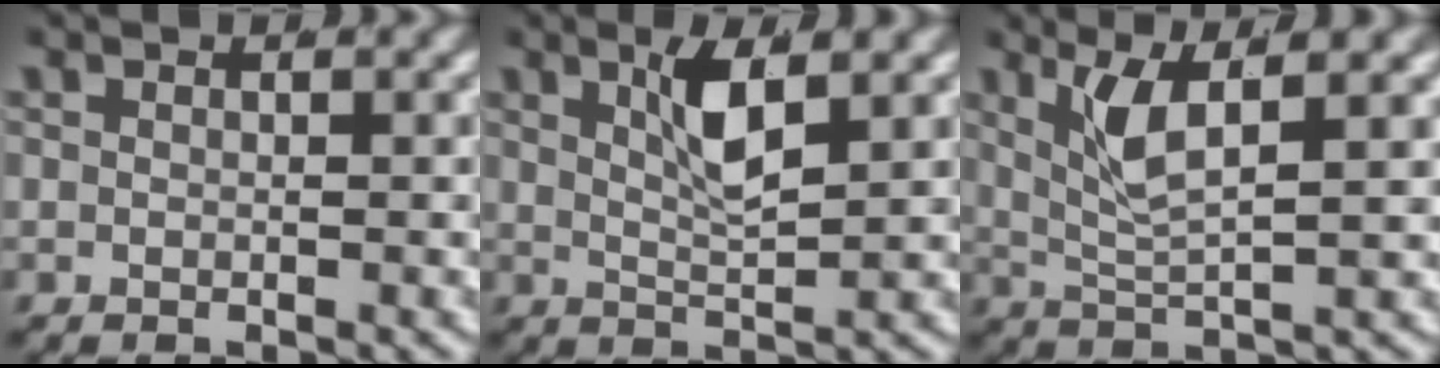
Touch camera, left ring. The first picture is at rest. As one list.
[{"total": 3.1, "force": [1.4, 0.4, 2.7], "torque": [-0.057, -0.006, 0.031]}, {"total": 3.9, "force": [1.5, 1.0, 3.5], "torque": [-0.080, 0.001, 0.032]}]